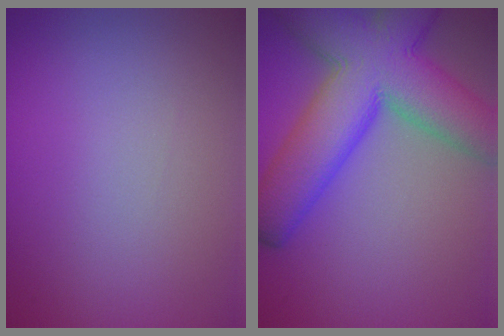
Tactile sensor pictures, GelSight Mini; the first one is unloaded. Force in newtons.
{"total": 12.5, "press": 12.4, "slide": 0.5}